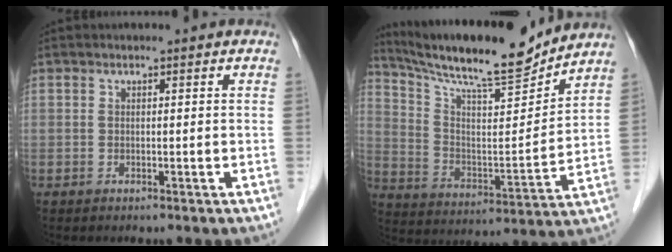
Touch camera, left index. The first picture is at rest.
{"total": 17.9, "force": [16.3, 1.1, 7.3], "torque": [-0.139, -0.011, 0.270]}